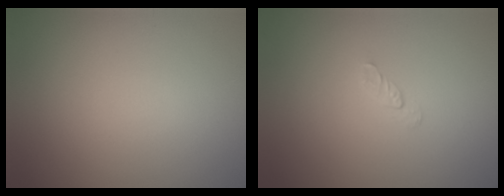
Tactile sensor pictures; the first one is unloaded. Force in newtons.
{"total": 0.5, "press": 0.3, "slide": 0.4}